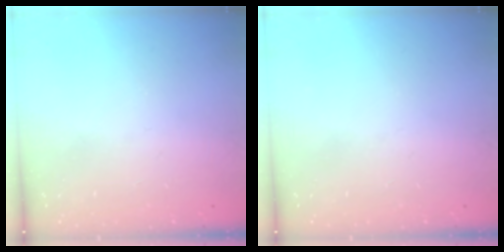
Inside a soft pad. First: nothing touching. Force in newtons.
{"total": 0.0}